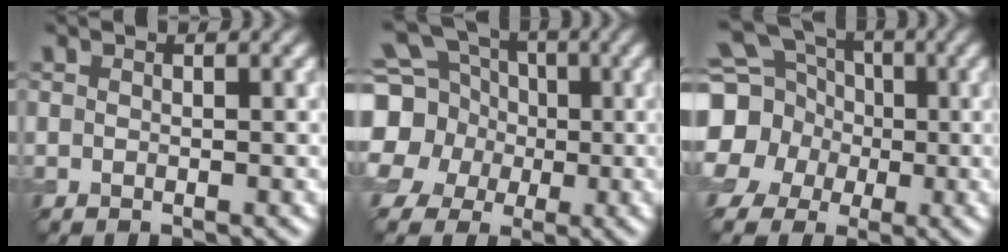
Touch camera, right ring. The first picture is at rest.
{"total": 11.4, "force": [0.6, 10.4, 4.6], "torque": [-0.159, 0.011, -0.017]}
{"total": 14.4, "force": [0.2, 13.4, 5.3], "torque": [-0.172, 0.000, -0.032]}